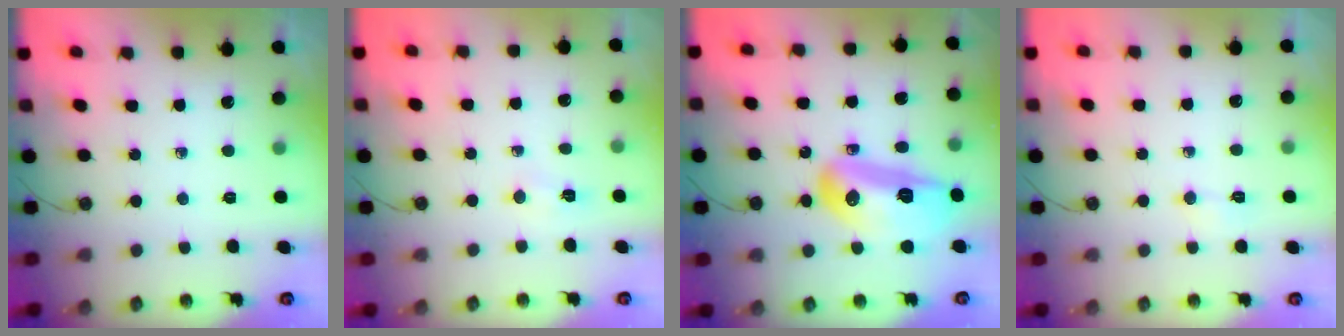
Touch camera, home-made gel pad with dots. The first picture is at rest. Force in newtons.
{"total": 3.2, "press": 2.7, "slide": 1.7}
{"total": 18.4, "press": 17.5, "slide": 5.6}
{"total": 2.9, "press": 2.9, "slide": 0.5}